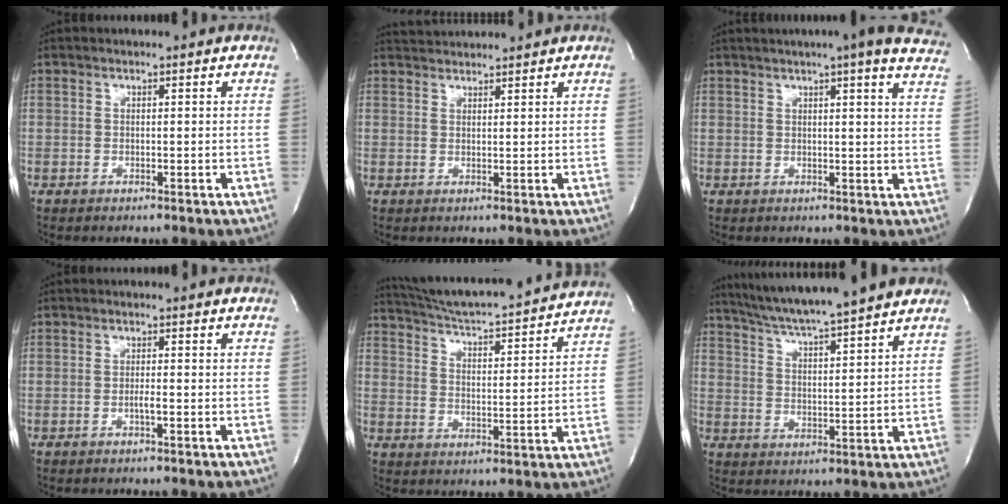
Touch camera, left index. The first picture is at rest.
{"total": 3.5, "force": [3.5, 0.0, 0.1], "torque": [-0.009, 0.026, 0.064]}
{"total": 15.9, "force": [13.2, 0.9, 8.9], "torque": [-0.119, -0.004, 0.143]}
{"total": 1.3, "force": [-0.6, 0.0, 1.1], "torque": [-0.023, 0.000, -0.010]}
{"total": 21.3, "force": [19.8, 1.1, 7.8], "torque": [-0.130, -0.008, 0.276]}
{"total": 16.8, "force": [14.7, 0.2, 8.2], "torque": [-0.138, 0.022, 0.218]}